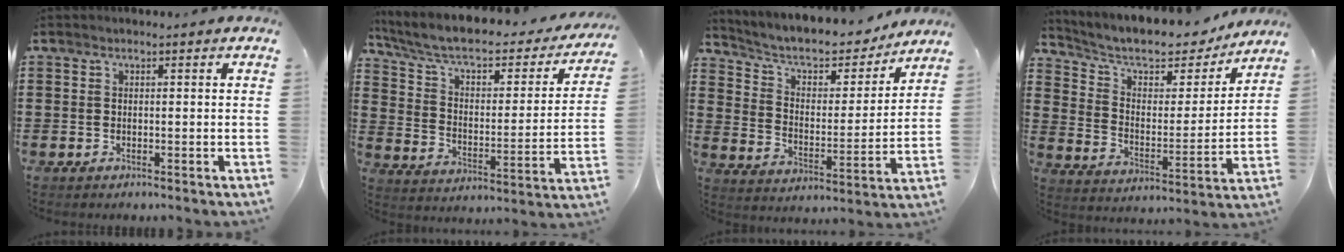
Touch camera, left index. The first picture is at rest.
{"total": 7.0, "force": [5.3, 2.0, 4.1], "torque": [-0.101, -0.036, 0.086]}
{"total": 6.6, "force": [5.5, 2.4, 2.7], "torque": [-0.072, -0.037, 0.090]}
{"total": 8.1, "force": [6.9, 2.8, 3.1], "torque": [-0.079, -0.047, 0.115]}